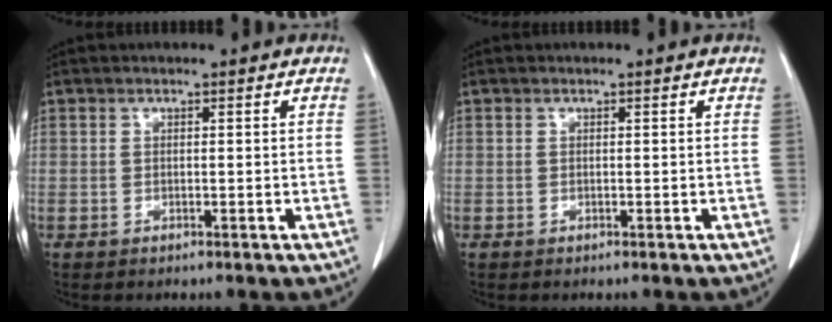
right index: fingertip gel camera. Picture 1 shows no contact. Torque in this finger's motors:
{"motor_torque": [0.00, 0.00, 0.03, 0.00]}